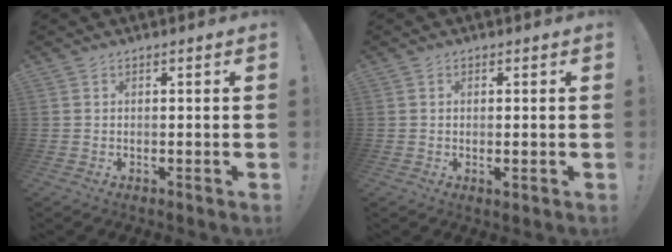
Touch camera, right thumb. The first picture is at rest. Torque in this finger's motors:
{"motor_torque": [-0.04, -0.10, -0.06, 0.39, -0.08]}